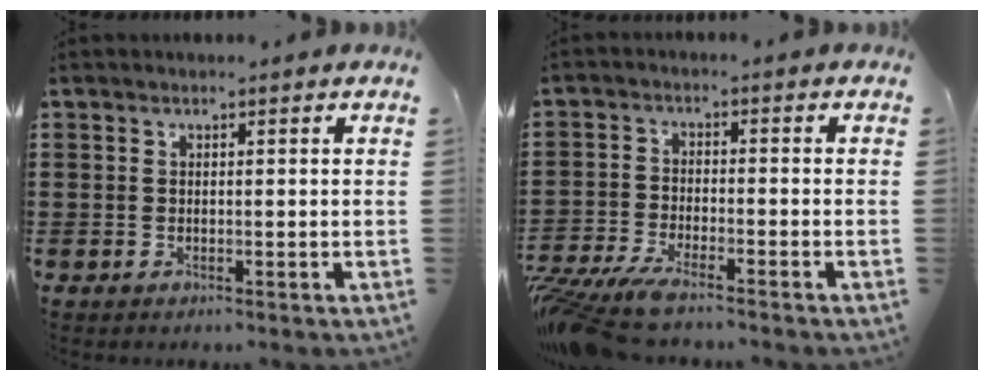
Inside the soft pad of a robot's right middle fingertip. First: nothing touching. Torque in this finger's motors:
{"motor_torque": [2.04, -0.10, 0.93, 0.21]}